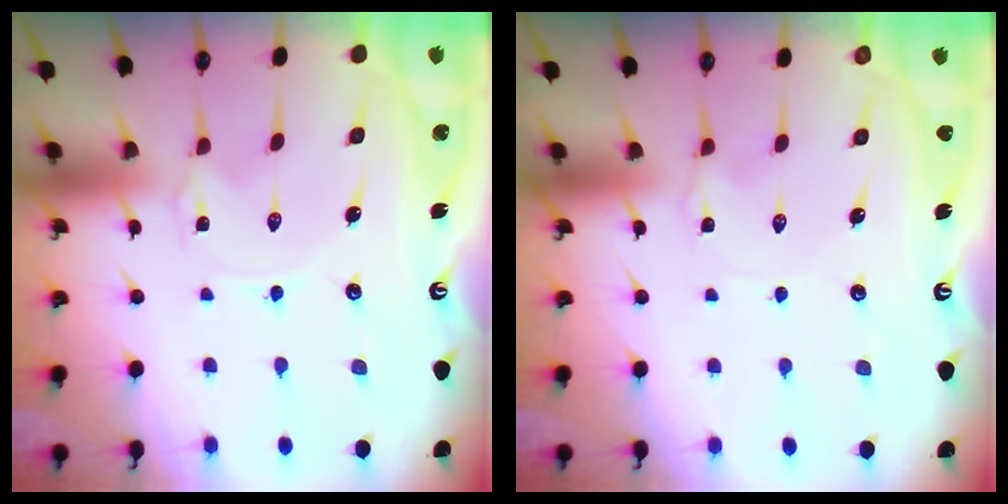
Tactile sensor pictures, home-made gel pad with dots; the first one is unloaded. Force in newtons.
{"total": 2.4, "press": 2.4, "slide": 0.4}